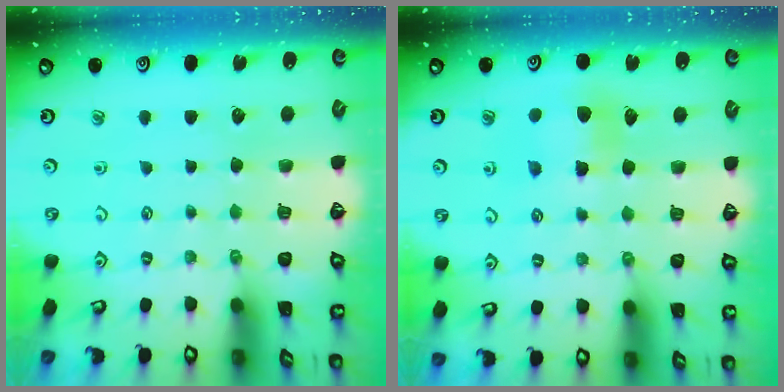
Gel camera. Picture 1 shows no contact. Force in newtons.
{"total": 6.3, "press": 6.3, "slide": 0.4}